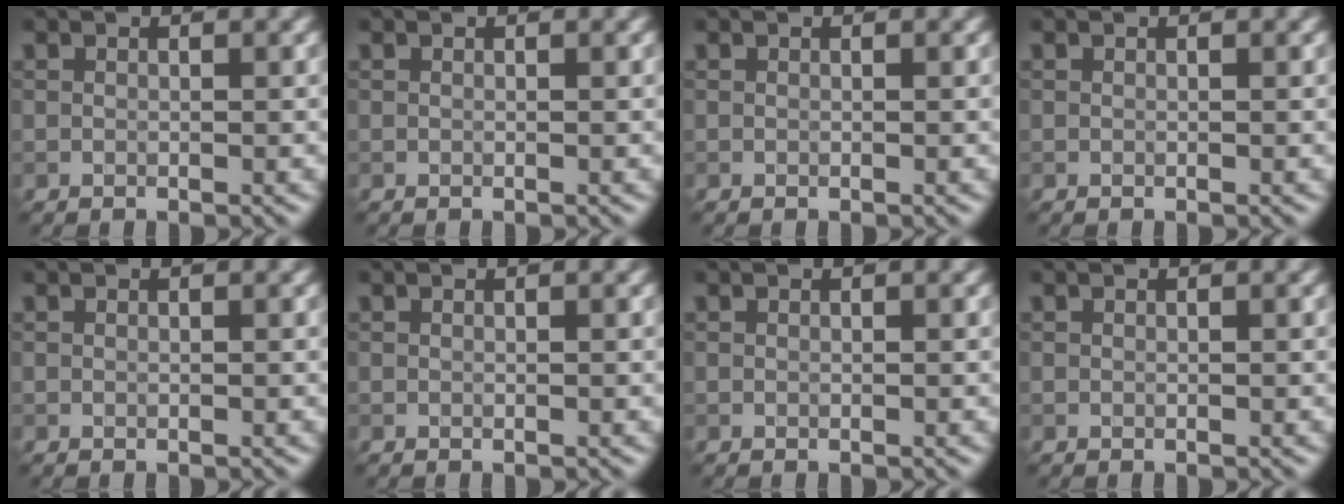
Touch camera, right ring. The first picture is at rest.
{"total": 0.0}
{"total": 0.0}
{"total": 0.0}
{"total": 0.0}
{"total": 0.0}
{"total": 0.0}
{"total": 0.0}